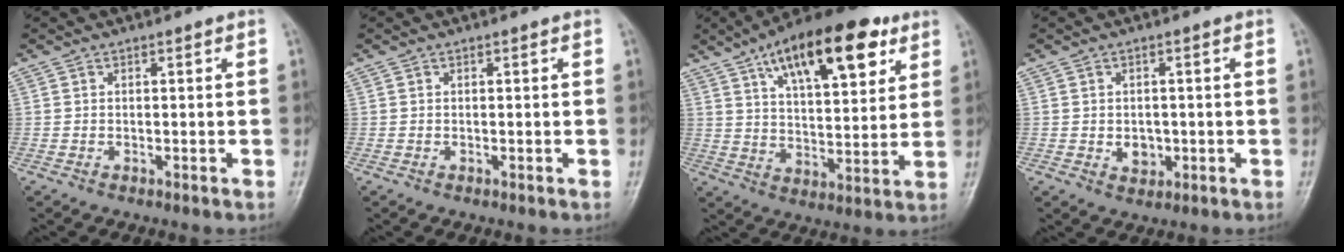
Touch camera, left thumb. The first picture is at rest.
{"total": 0.0}
{"total": 20.1, "force": [10.4, 8.3, 15.1], "torque": [-0.208, -0.024, 0.167]}
{"total": 3.4, "force": [-0.5, 2.7, 2.0], "torque": [-0.015, 0.001, -0.001]}